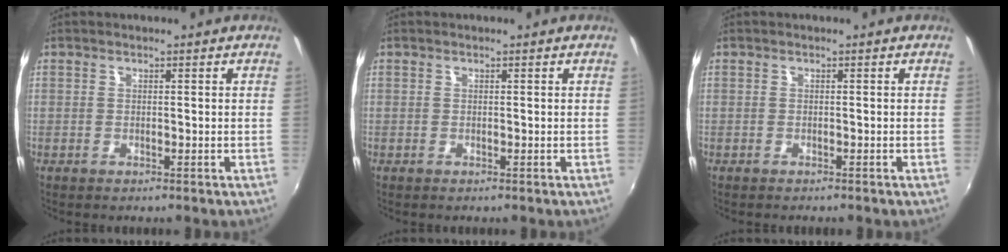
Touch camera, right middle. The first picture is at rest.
{"total": 0.0}
{"total": 0.5, "force": [-0.5, 0.1, 0.1], "torque": [-0.002, -0.003, -0.009]}